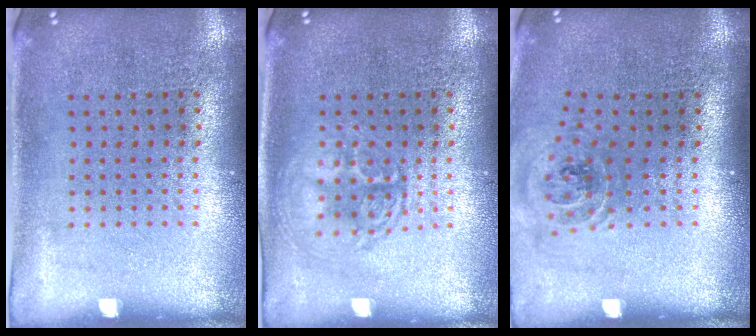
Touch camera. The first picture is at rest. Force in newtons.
{"total": 1.4, "press": 1.4, "slide": 0.1}
{"total": 1.1, "press": 1.0, "slide": 0.2}